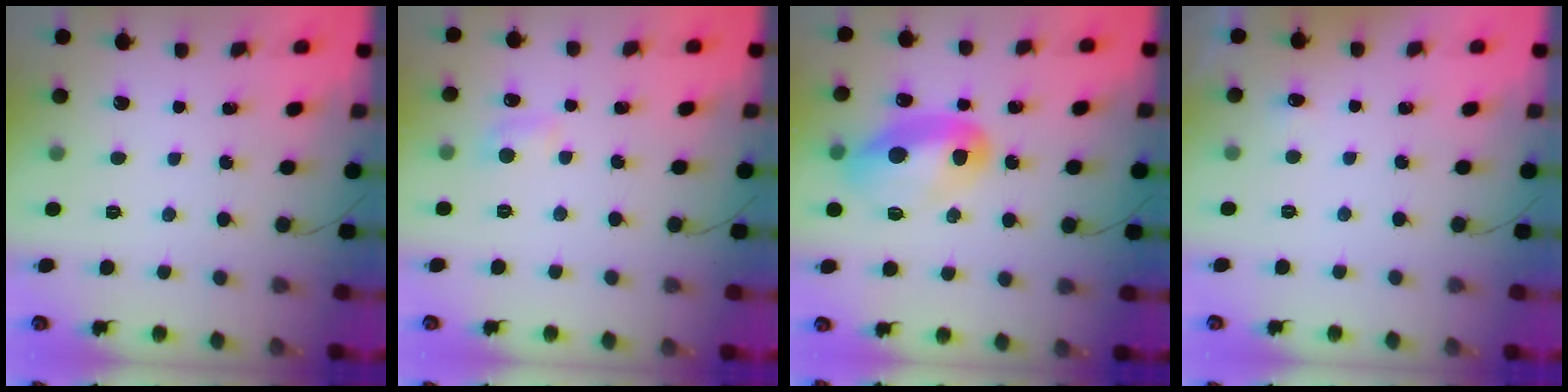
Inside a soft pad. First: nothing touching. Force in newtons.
{"total": 5.1, "press": 4.8, "slide": 1.5}
{"total": 16.1, "press": 14.5, "slide": 7.0}
{"total": 2.4, "press": 2.2, "slide": 1.1}